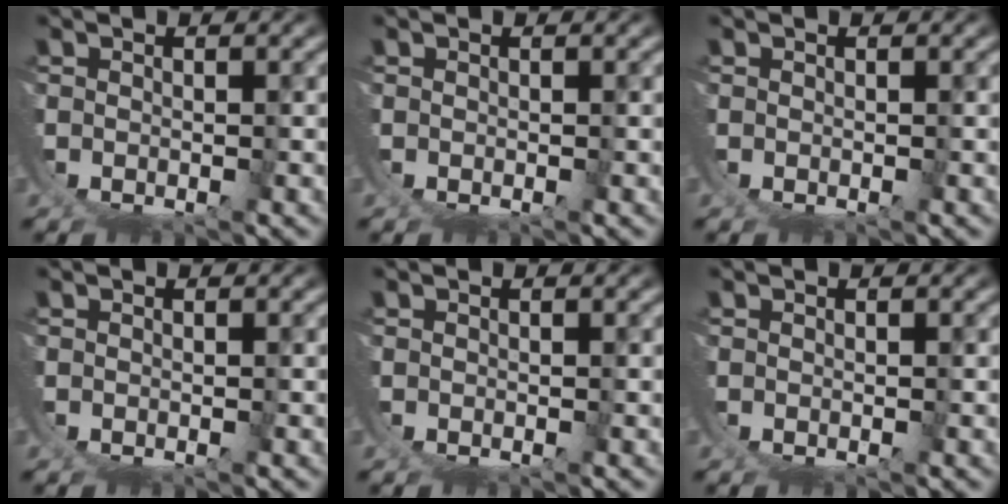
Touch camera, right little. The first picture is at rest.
{"total": 0.0}
{"total": 0.0}
{"total": 0.0}
{"total": 0.0}
{"total": 0.0}